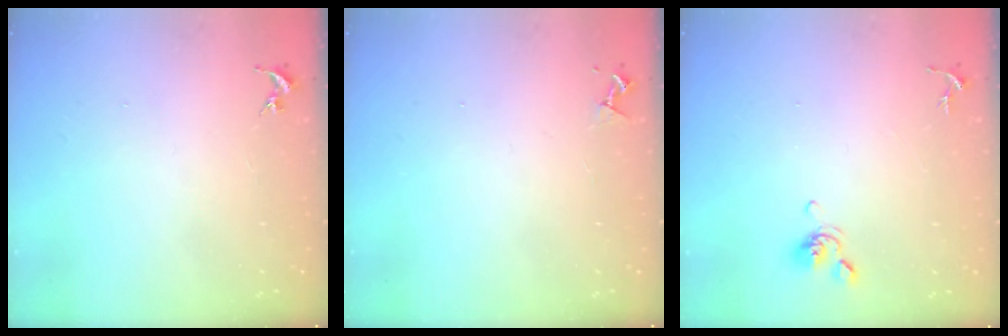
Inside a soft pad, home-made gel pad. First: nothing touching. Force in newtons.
{"total": 3.5, "press": 3.5, "slide": 0.6}
{"total": 6.2, "press": 6.1, "slide": 1.1}